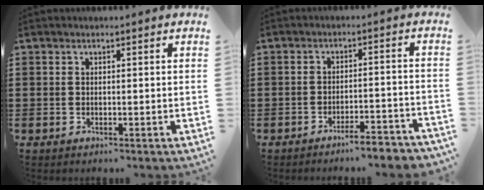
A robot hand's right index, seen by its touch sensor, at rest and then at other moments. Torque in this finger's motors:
{"motor_torque": [0.35, 0.53, 0.03, -0.01]}